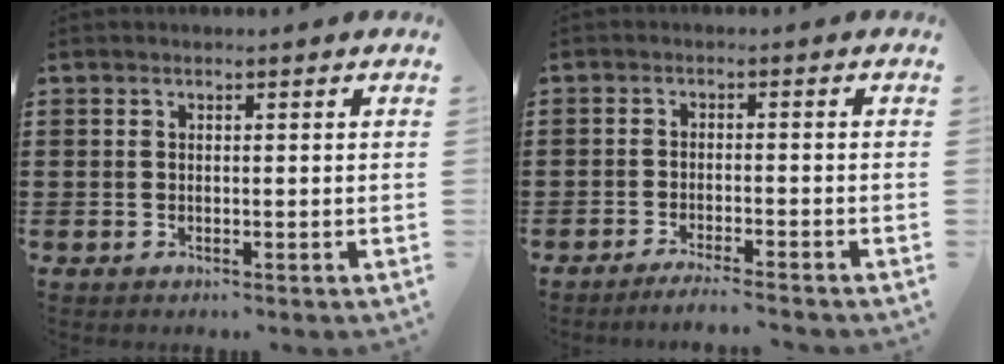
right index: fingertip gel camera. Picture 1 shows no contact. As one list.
[{"total": 2.6, "force": [-2.4, -0.4, 0.8], "torque": [-0.013, -0.002, -0.048]}]